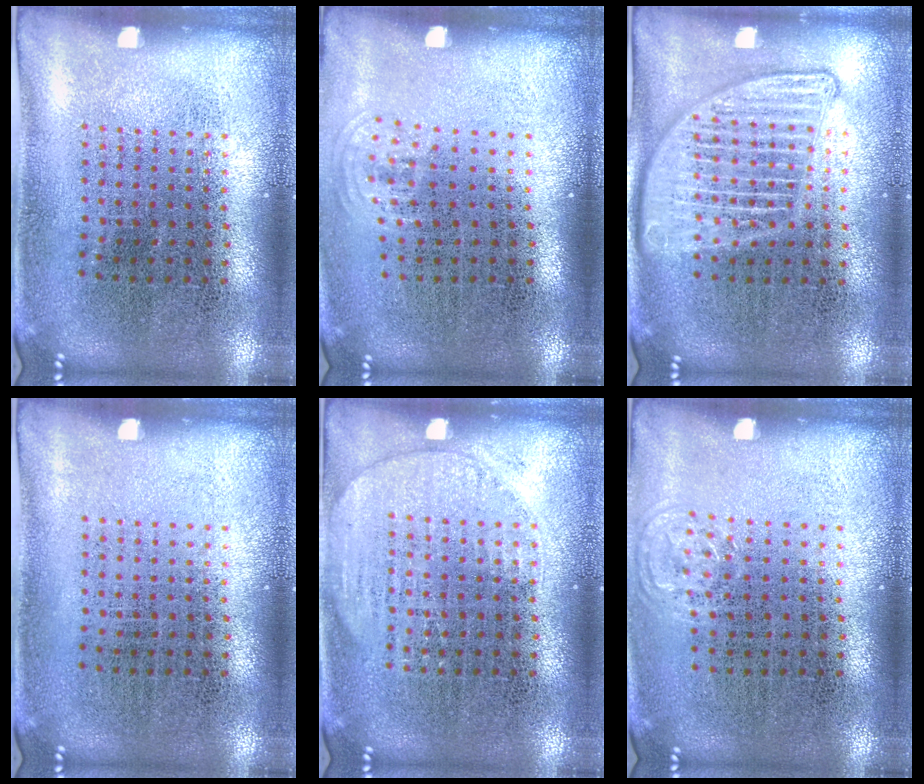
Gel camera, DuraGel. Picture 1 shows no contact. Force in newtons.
{"total": 0.8, "press": 0.5, "slide": 0.6}
{"total": 2.8, "press": 2.8, "slide": 0.3}
{"total": 0.0}
{"total": 1.6, "press": 1.6, "slide": 0.0}
{"total": 0.6, "press": 0.6, "slide": 0.1}